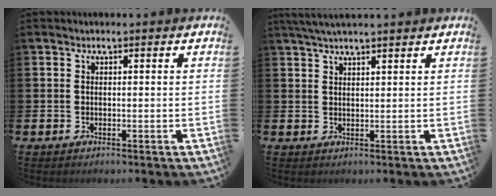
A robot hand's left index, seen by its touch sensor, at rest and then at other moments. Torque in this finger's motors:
{"motor_torque": [1.03, -1.11, 0.25, 0.21]}